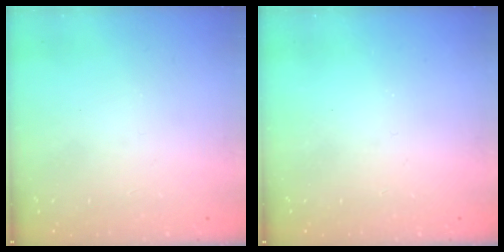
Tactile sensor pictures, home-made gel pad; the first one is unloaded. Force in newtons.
{"total": 0.0}